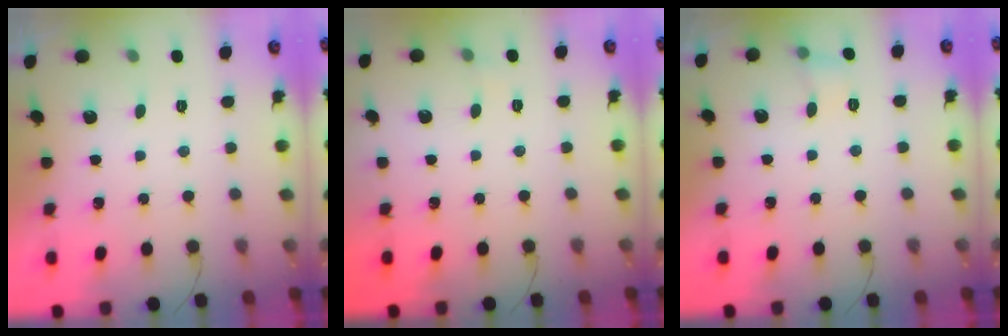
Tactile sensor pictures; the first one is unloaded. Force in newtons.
{"total": 3.4, "press": 3.3, "slide": 1.0}
{"total": 5.3, "press": 5.1, "slide": 1.3}